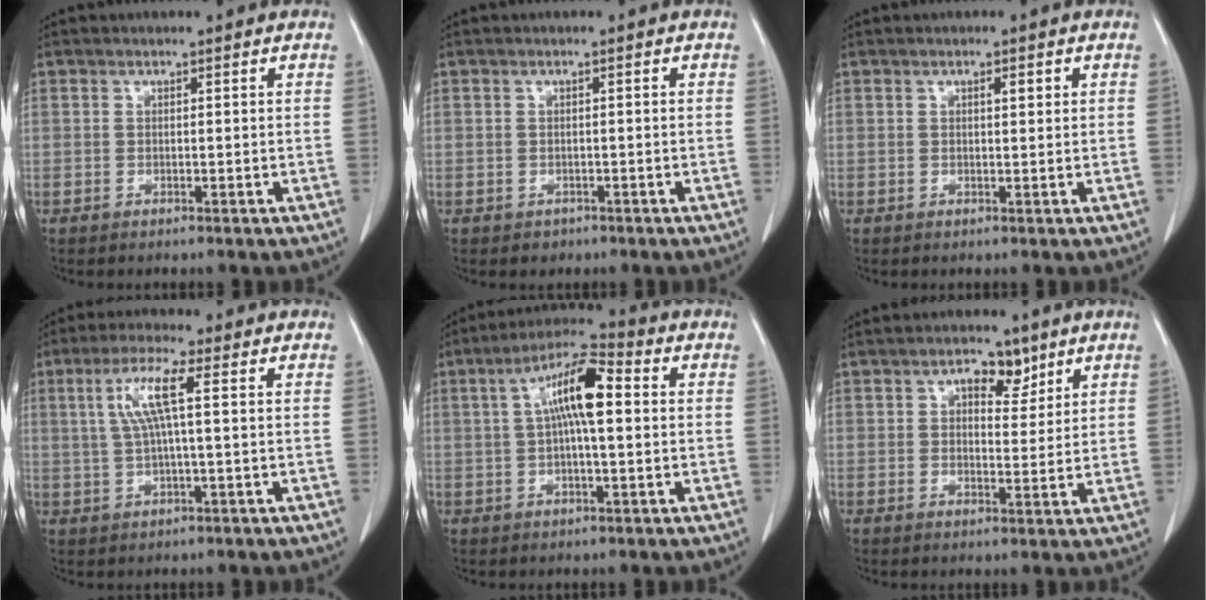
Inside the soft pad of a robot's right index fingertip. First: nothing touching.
{"total": 1.3, "force": [-0.7, 1.0, 0.2], "torque": [-0.003, 0.002, -0.006]}
{"total": 1.3, "force": [0.5, 0.3, 1.2], "torque": [-0.017, 0.002, 0.007]}
{"total": 6.9, "force": [1.7, 0.2, 6.7], "torque": [-0.137, 0.013, 0.034]}
{"total": 10.0, "force": [1.6, 2.0, 9.7], "torque": [-0.180, 0.026, 0.021]}
{"total": 4.5, "force": [2.5, 2.4, 2.9], "torque": [-0.040, 0.008, 0.037]}